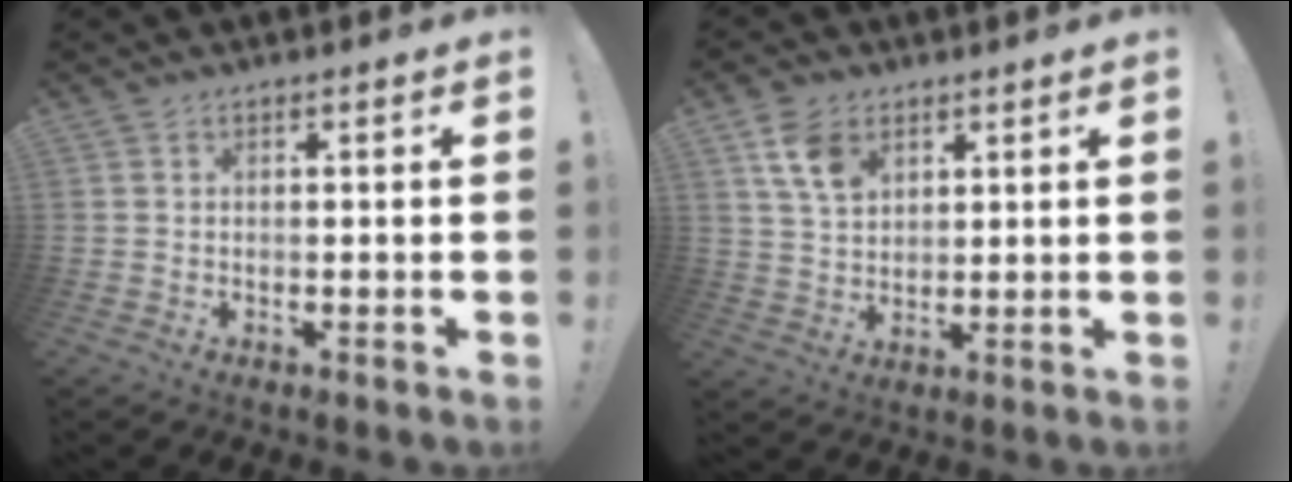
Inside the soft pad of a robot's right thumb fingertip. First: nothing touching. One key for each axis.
{"total": 8.7, "fx": 4.6, "fy": 5.6, "fz": 4.8, "tx": -0.086, "ty": -0.009, "tz": 0.092}